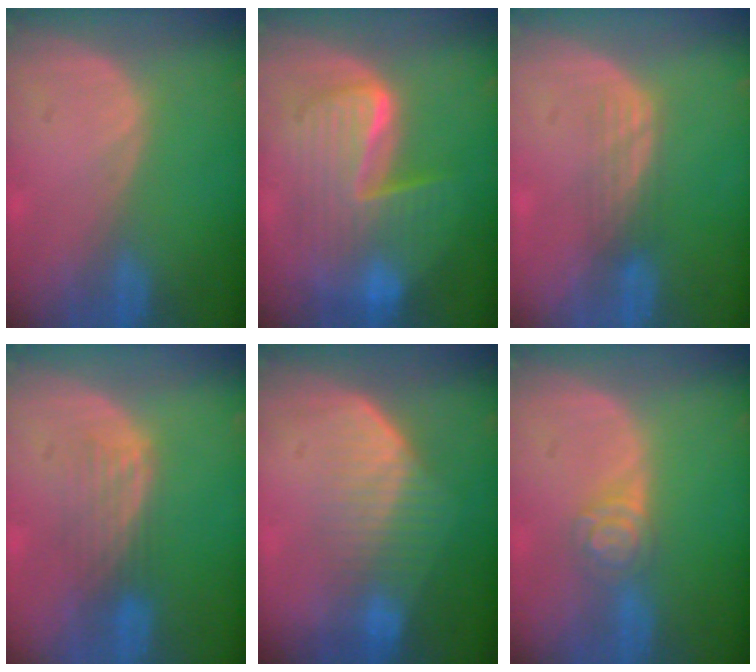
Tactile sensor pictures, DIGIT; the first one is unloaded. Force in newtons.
{"total": 10.3, "press": 10.2, "slide": 1.0}
{"total": 3.1, "press": 2.6, "slide": 1.5}
{"total": 4.6, "press": 3.8, "slide": 2.6}
{"total": 7.1, "press": 6.2, "slide": 3.3}
{"total": 4.3, "press": 3.9, "slide": 1.8}